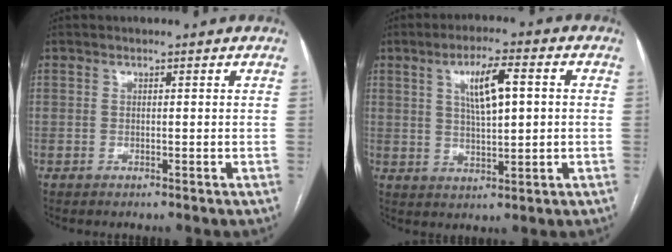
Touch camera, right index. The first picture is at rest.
{"total": 7.5, "force": [1.8, 1.7, 7.1], "torque": [-0.127, 0.011, 0.037]}